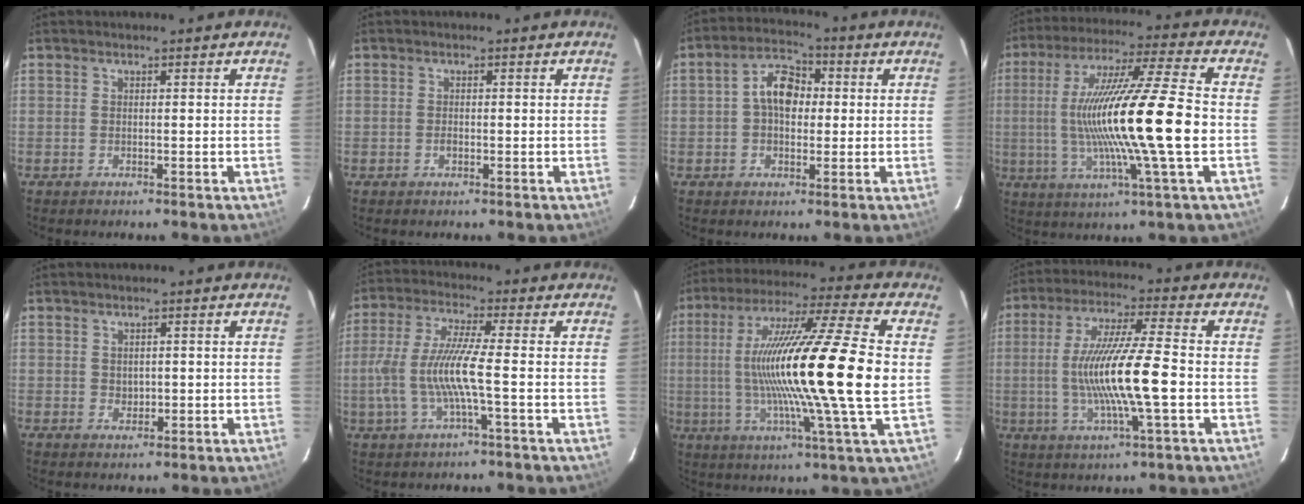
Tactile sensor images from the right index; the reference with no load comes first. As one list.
[{"total": 1.1, "force": [-0.3, 0.7, 0.8], "torque": [-0.015, 0.001, -0.006]}, {"total": 7.3, "force": [0.5, 4.8, 5.4], "torque": [-0.099, 0.024, 0.007]}, {"total": 20.1, "force": [-1.5, -0.3, 20.0], "torque": [-0.361, -0.009, -0.025]}, {"total": 1.8, "force": [0.2, 1.6, 0.8], "torque": [-0.009, 0.000, 0.007]}, {"total": 10.1, "force": [-2.1, 0.3, 9.9], "torque": [-0.207, -0.004, -0.035]}, {"total": 22.5, "force": [0.5, -0.9, 22.5], "torque": [-0.391, -0.006, 0.000]}, {"total": 14.7, "force": [-2.1, 0.7, 14.6], "torque": [-0.273, -0.008, -0.036]}]